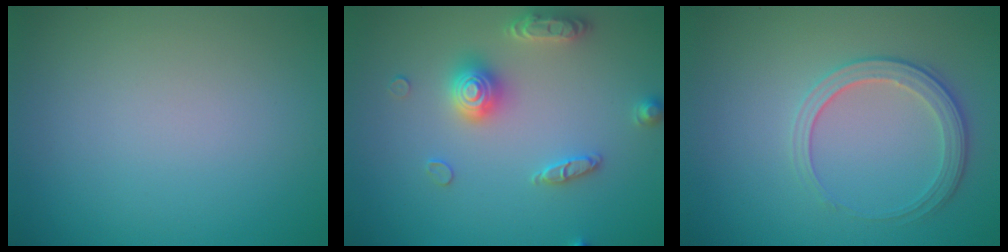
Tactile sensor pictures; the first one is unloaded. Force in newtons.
{"total": 3.4, "press": 3.4, "slide": 0.6}
{"total": 2.7, "press": 2.5, "slide": 1.2}